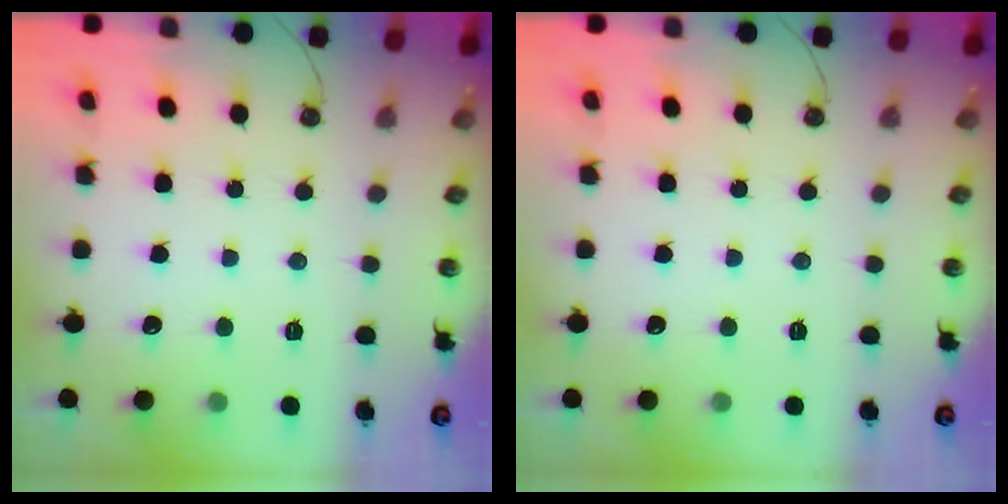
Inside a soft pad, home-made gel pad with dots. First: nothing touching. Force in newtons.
{"total": 0.0}